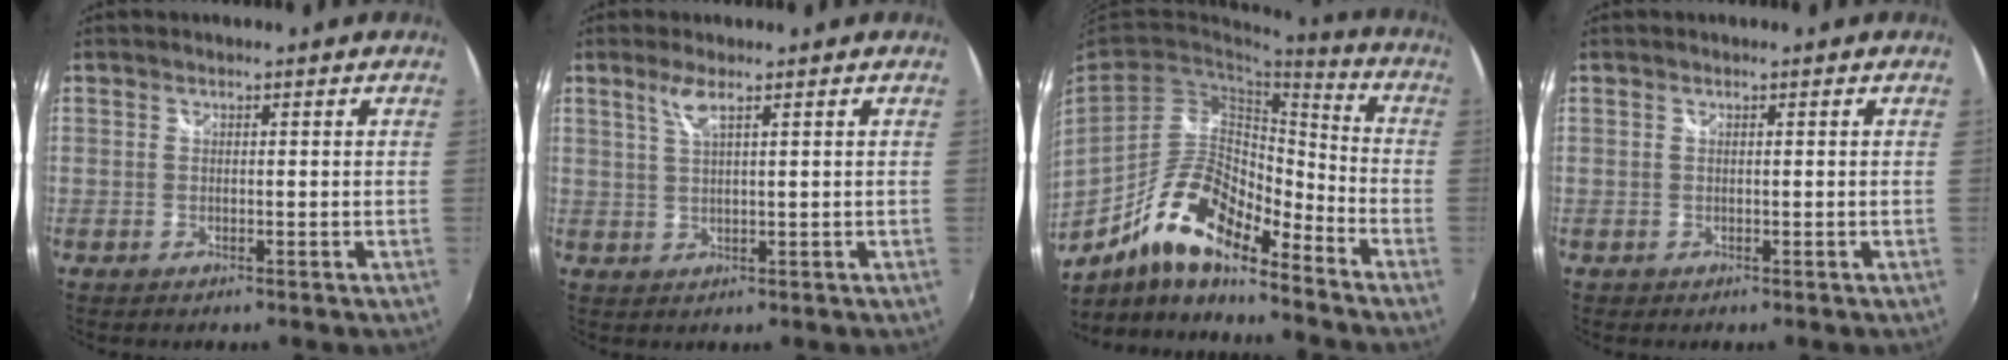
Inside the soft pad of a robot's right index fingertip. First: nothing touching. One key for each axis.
{"total": 3.0, "fx": 1.8, "fy": 0.0, "fz": 2.4, "tx": -0.048, "ty": 0.000, "tz": 0.037}
{"total": 16.1, "fx": -11.4, "fy": 4.8, "fz": 10.3, "tx": -0.192, "ty": 0.001, "tz": -0.214}
{"total": 0.0}